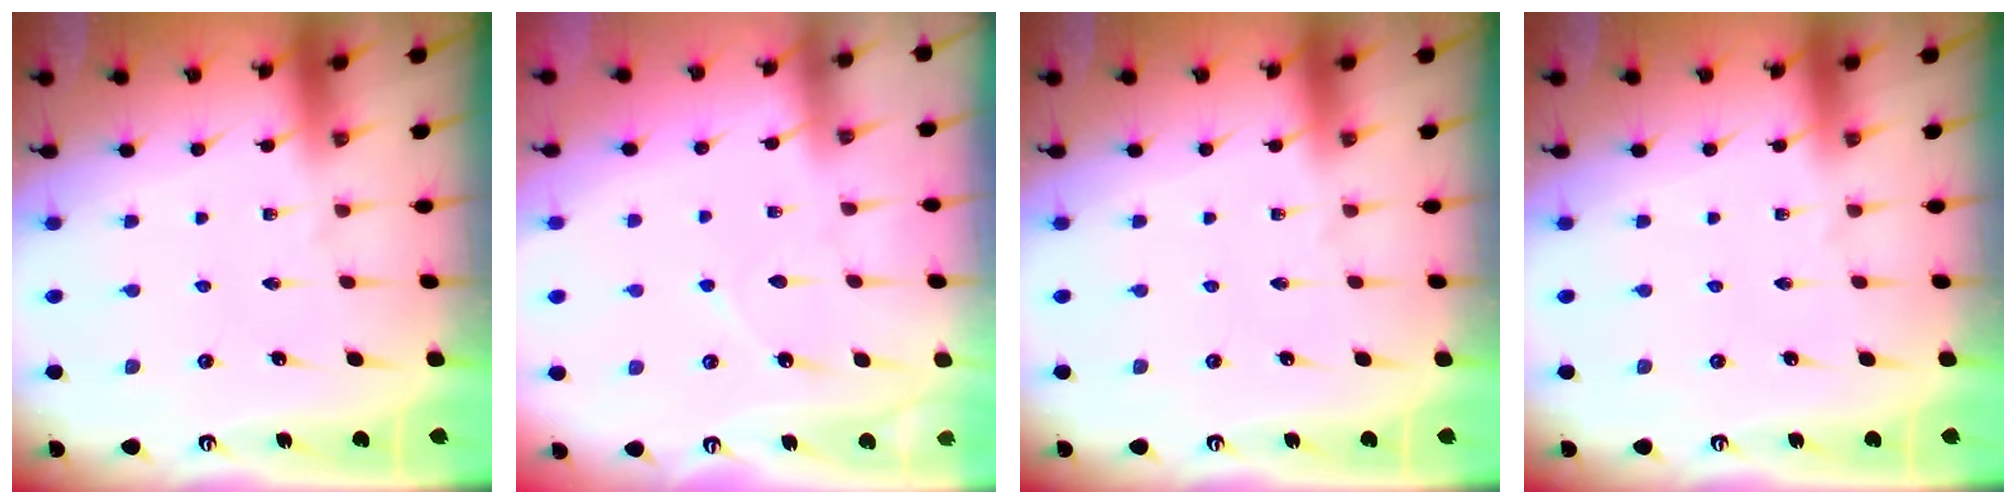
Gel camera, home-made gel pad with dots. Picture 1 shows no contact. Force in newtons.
{"total": 3.7, "press": 3.7, "slide": 0.3}
{"total": 0.0}
{"total": 0.0}